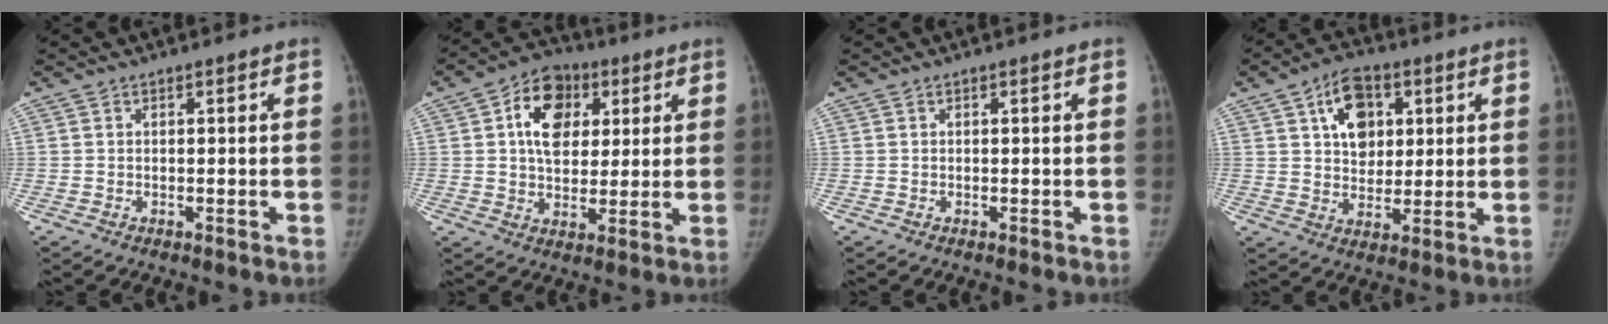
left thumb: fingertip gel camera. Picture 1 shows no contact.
{"total": 12.5, "force": [3.8, 9.0, 7.8], "torque": [-0.094, -0.002, 0.056]}
{"total": 0.0}
{"total": 10.7, "force": [3.8, 7.5, 6.7], "torque": [-0.071, -0.008, 0.062]}